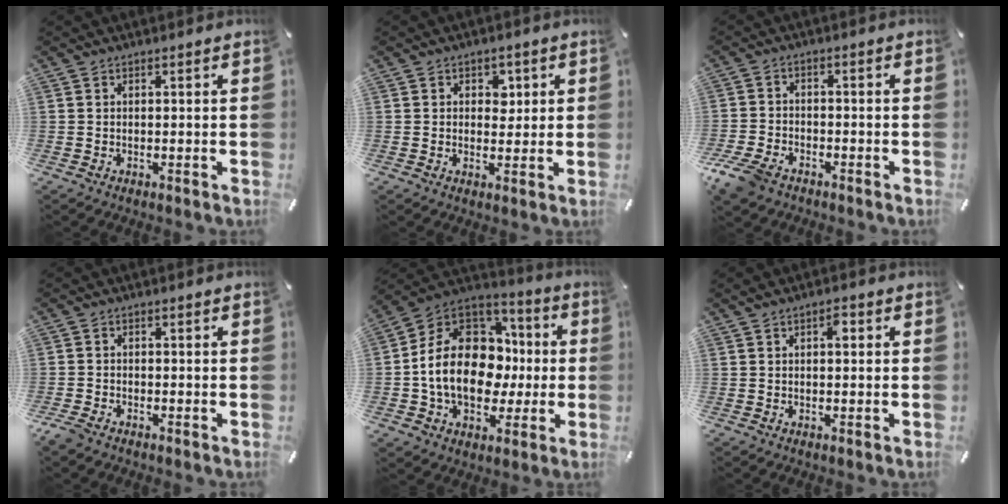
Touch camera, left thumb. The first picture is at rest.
{"total": 3.6, "force": [0.9, 3.0, 1.9], "torque": [-0.011, -0.006, 0.007]}
{"total": 6.0, "force": [-4.4, 3.2, 2.5], "torque": [-0.068, 0.014, -0.089]}
{"total": 2.0, "force": [-1.7, 0.7, 0.8], "torque": [-0.028, 0.002, -0.037]}
{"total": 18.1, "force": [-2.0, 14.1, 11.2], "torque": [-0.234, 0.007, -0.033]}
{"total": 2.7, "force": [0.6, 1.4, 2.3], "torque": [-0.030, 0.003, 0.005]}